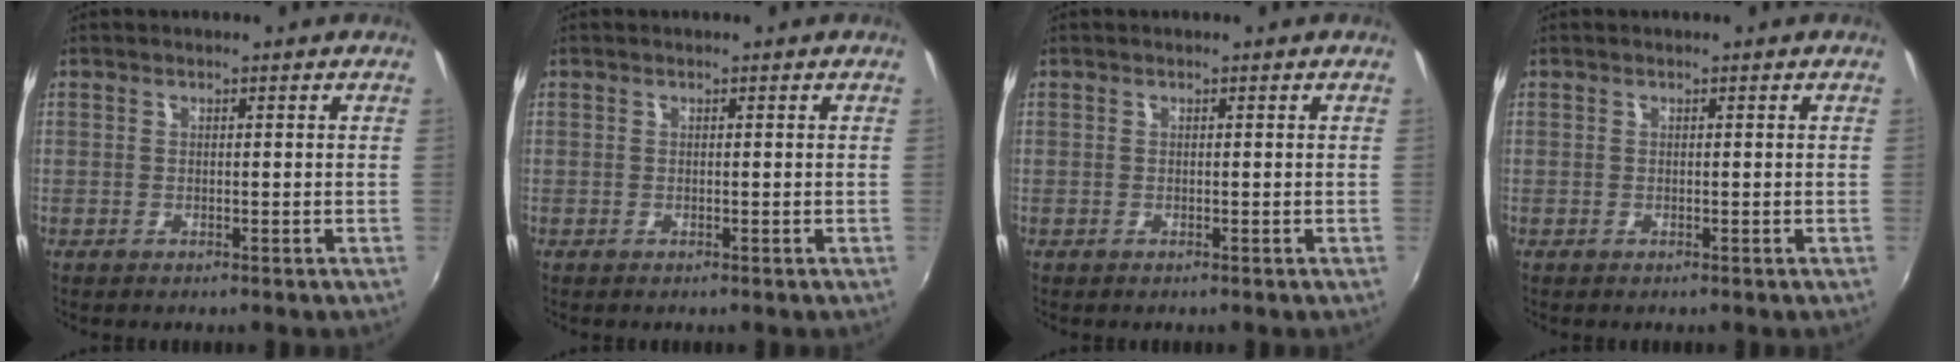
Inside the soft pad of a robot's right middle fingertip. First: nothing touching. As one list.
[{"total": 0.0}, {"total": 0.0}, {"total": 0.0}]